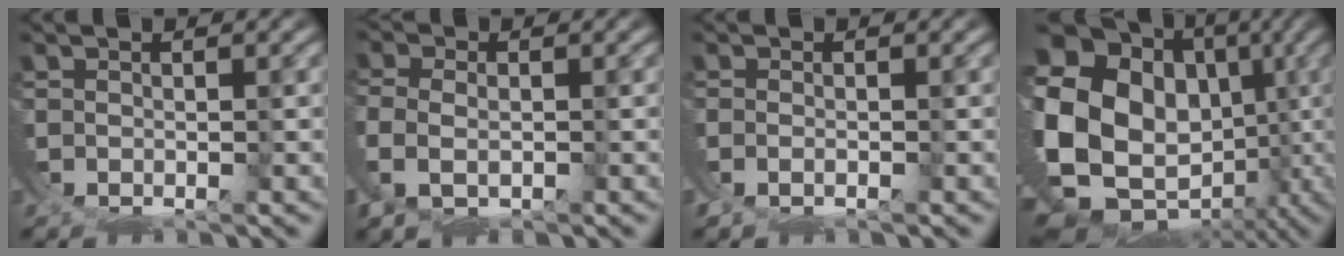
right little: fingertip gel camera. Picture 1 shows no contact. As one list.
[{"total": 2.9, "force": [0.2, 2.1, 2.0], "torque": [-0.061, -0.009, 0.010]}, {"total": 1.2, "force": [-0.4, 0.6, 0.9], "torque": [-0.023, -0.008, -0.002]}, {"total": 19.7, "force": [-1.4, 15.5, 12.1], "torque": [-0.254, -0.059, 0.000]}]